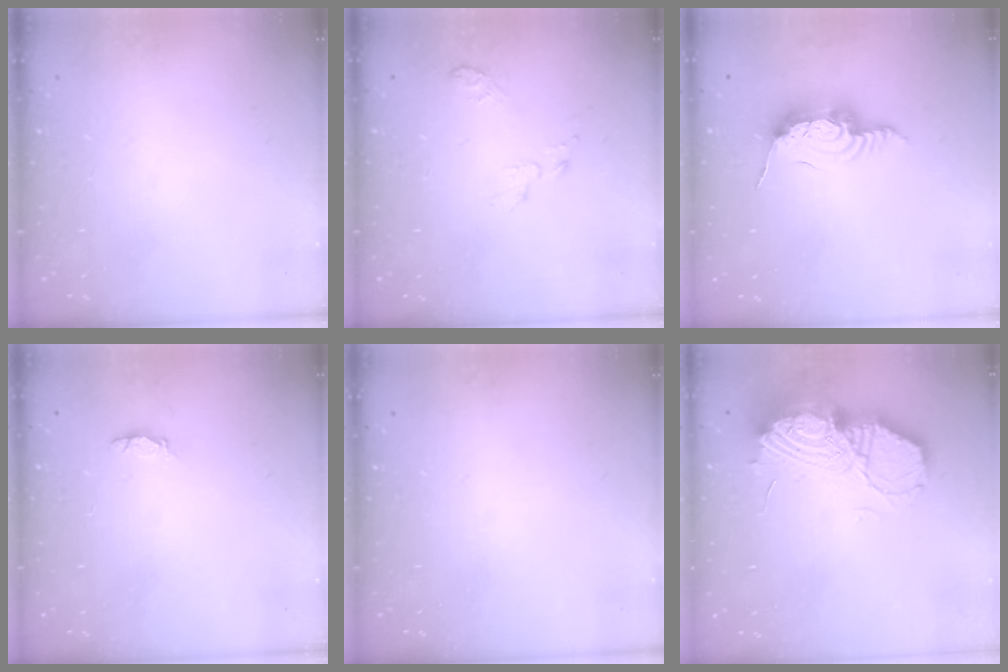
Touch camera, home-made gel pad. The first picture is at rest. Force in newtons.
{"total": 4.3, "press": 4.3, "slide": 0.5}
{"total": 12.9, "press": 12.9, "slide": 0.8}
{"total": 1.2, "press": 1.1, "slide": 0.4}
{"total": 0.0}
{"total": 18.5, "press": 18.5, "slide": 1.6}